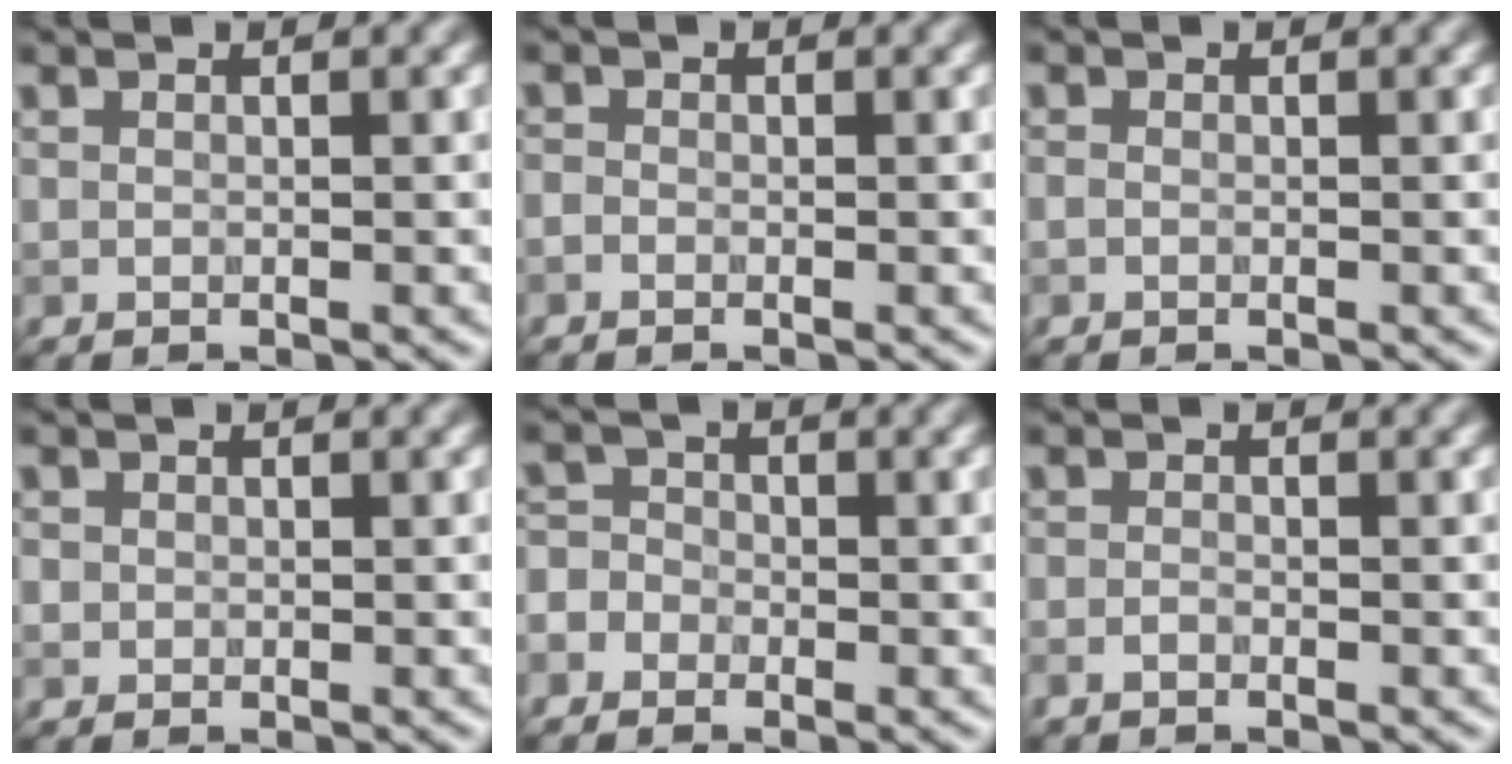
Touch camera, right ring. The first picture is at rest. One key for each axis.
{"total": 0.6, "fx": -0.4, "fy": 0.3, "fz": 0.2, "tx": -0.003, "ty": -0.003, "tz": -0.010}
{"total": 0.0}
{"total": 0.7, "fx": 0.0, "fy": 0.7, "fz": 0.1, "tx": 0.007, "ty": -0.003, "tz": -0.001}
{"total": 3.1, "fx": -1.8, "fy": 2.5, "fz": 0.7, "tx": -0.002, "ty": 0.009, "tz": -0.046}
{"total": 0.8, "fx": -0.6, "fy": 0.2, "fz": 0.5, "tx": -0.011, "ty": -0.001, "tz": -0.013}